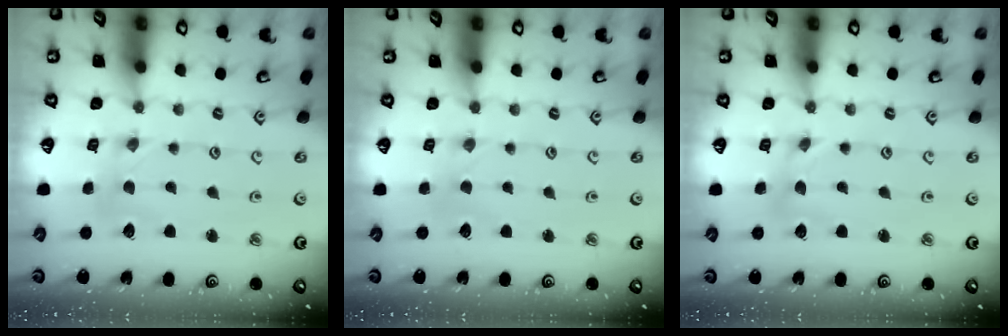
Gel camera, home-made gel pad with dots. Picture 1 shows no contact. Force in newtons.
{"total": 0.0}
{"total": 0.0}